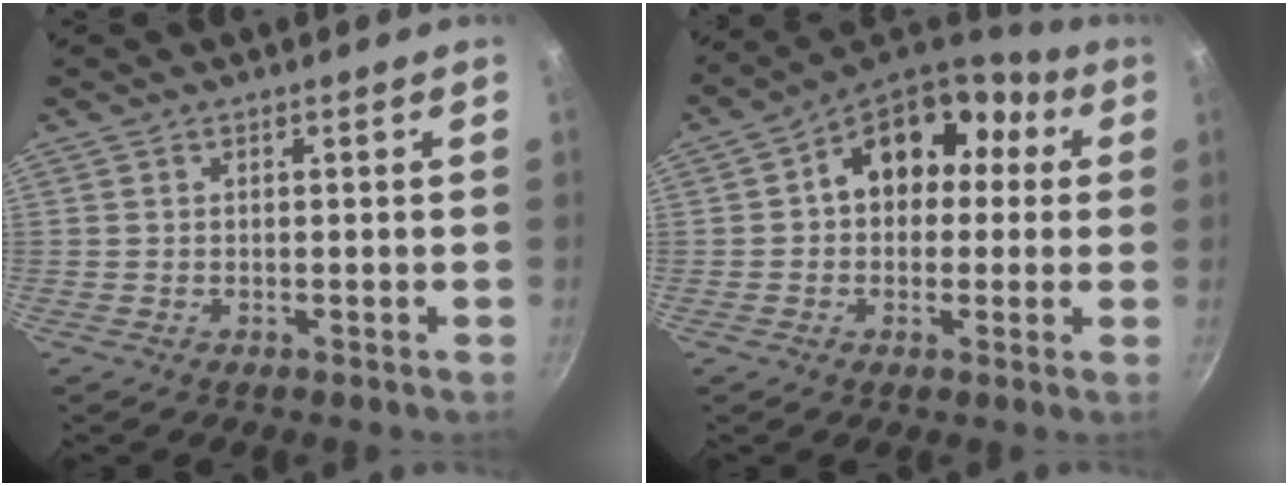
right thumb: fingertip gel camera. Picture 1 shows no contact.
{"total": 15.6, "force": [2.9, 11.9, 9.7], "torque": [-0.101, 0.042, 0.031]}